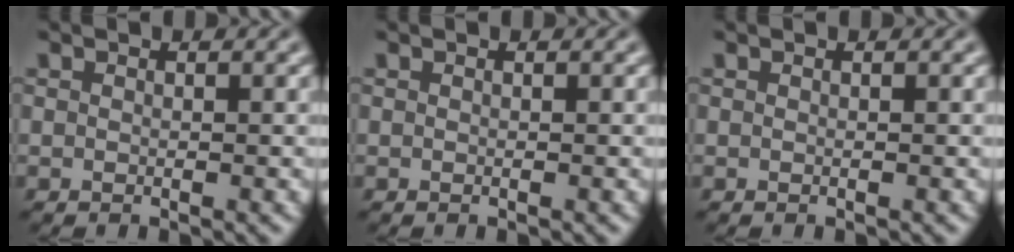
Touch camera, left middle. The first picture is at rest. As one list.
[{"total": 0.0}, {"total": 0.0}]